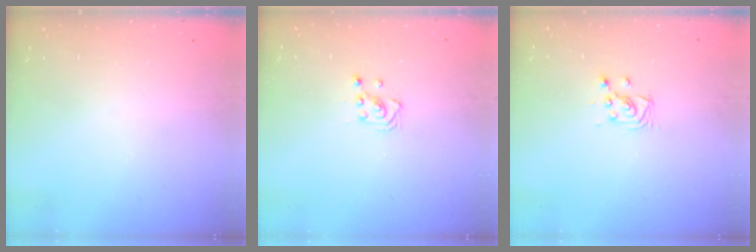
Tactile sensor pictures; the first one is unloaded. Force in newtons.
{"total": 3.1, "press": 3.1, "slide": 0.3}
{"total": 4.3, "press": 4.2, "slide": 0.5}